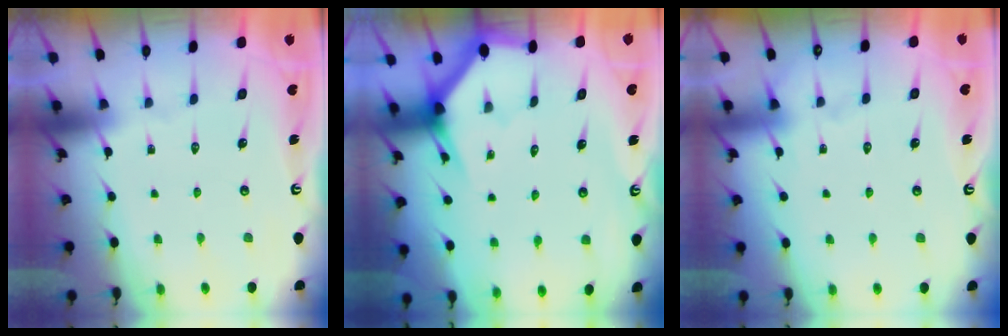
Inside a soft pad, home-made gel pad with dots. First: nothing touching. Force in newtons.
{"total": 3.0, "press": 3.0, "slide": 0.1}
{"total": 2.9, "press": 2.9, "slide": 0.4}